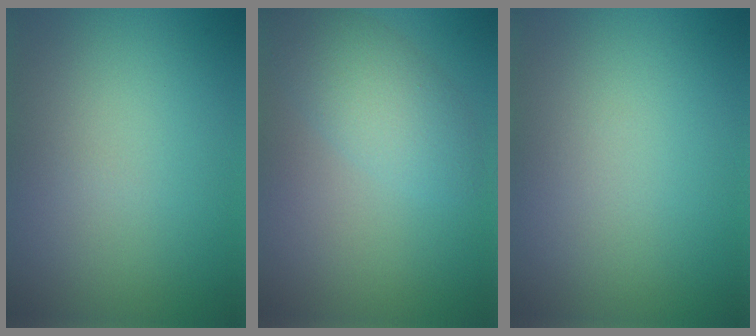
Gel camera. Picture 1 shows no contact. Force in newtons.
{"total": 3.7, "press": 3.7, "slide": 0.2}
{"total": 0.0}